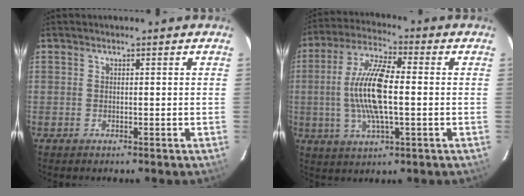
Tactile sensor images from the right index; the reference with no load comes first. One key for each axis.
{"total": 13.3, "fx": -0.5, "fy": 3.7, "fz": 12.7, "tx": -0.260, "ty": 0.005, "tz": -0.013}